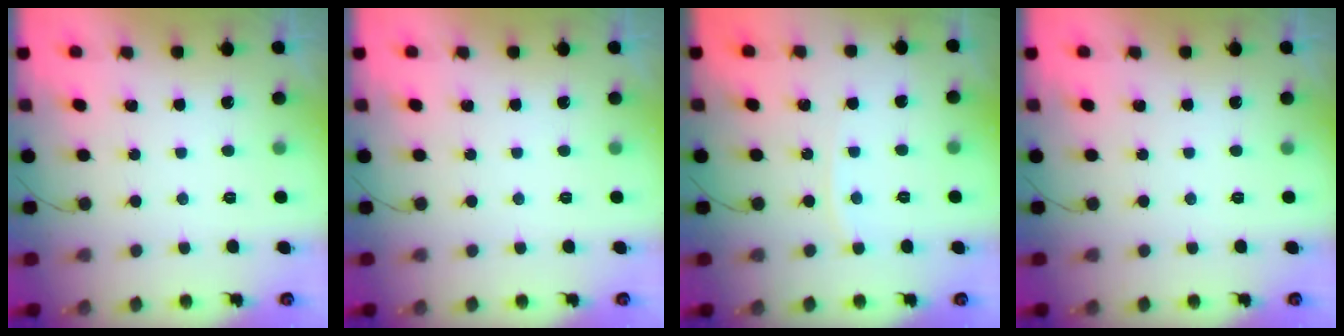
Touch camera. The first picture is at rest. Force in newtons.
{"total": 0.0}
{"total": 2.8, "press": 2.7, "slide": 0.3}
{"total": 0.0}